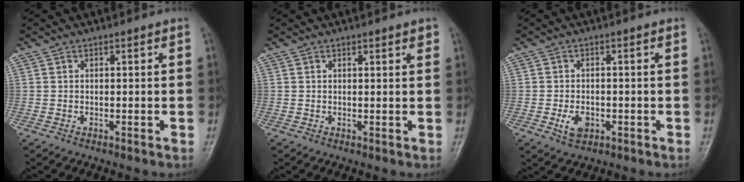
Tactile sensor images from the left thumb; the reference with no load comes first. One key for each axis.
{"total": 1.5, "fx": 1.1, "fy": 0.3, "fz": 1.1, "tx": -0.013, "ty": -0.005, "tz": 0.013}
{"total": 3.8, "fx": -1.2, "fy": 2.6, "fz": 2.6, "tx": -0.043, "ty": 0.000, "tz": -0.017}